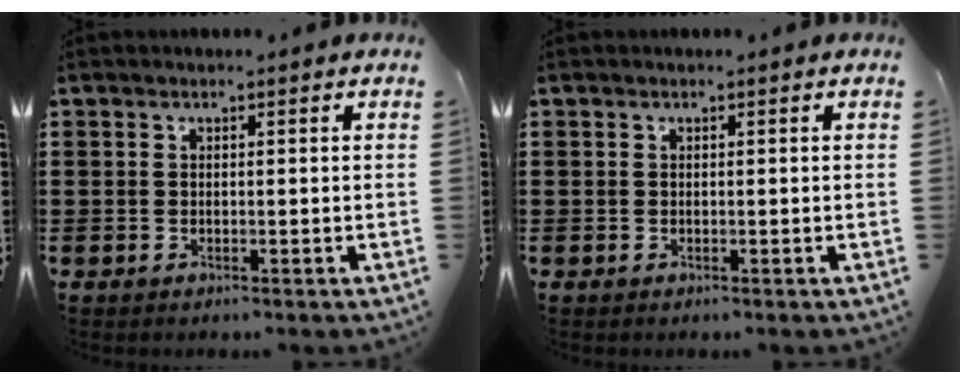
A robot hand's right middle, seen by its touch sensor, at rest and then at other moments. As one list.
[{"total": 0.0}]